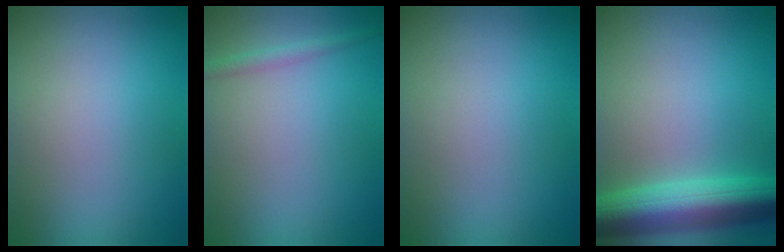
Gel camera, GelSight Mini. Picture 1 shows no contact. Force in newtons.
{"total": 1.3, "press": 1.3, "slide": 0.1}
{"total": 0.0}
{"total": 8.2, "press": 8.2, "slide": 0.4}